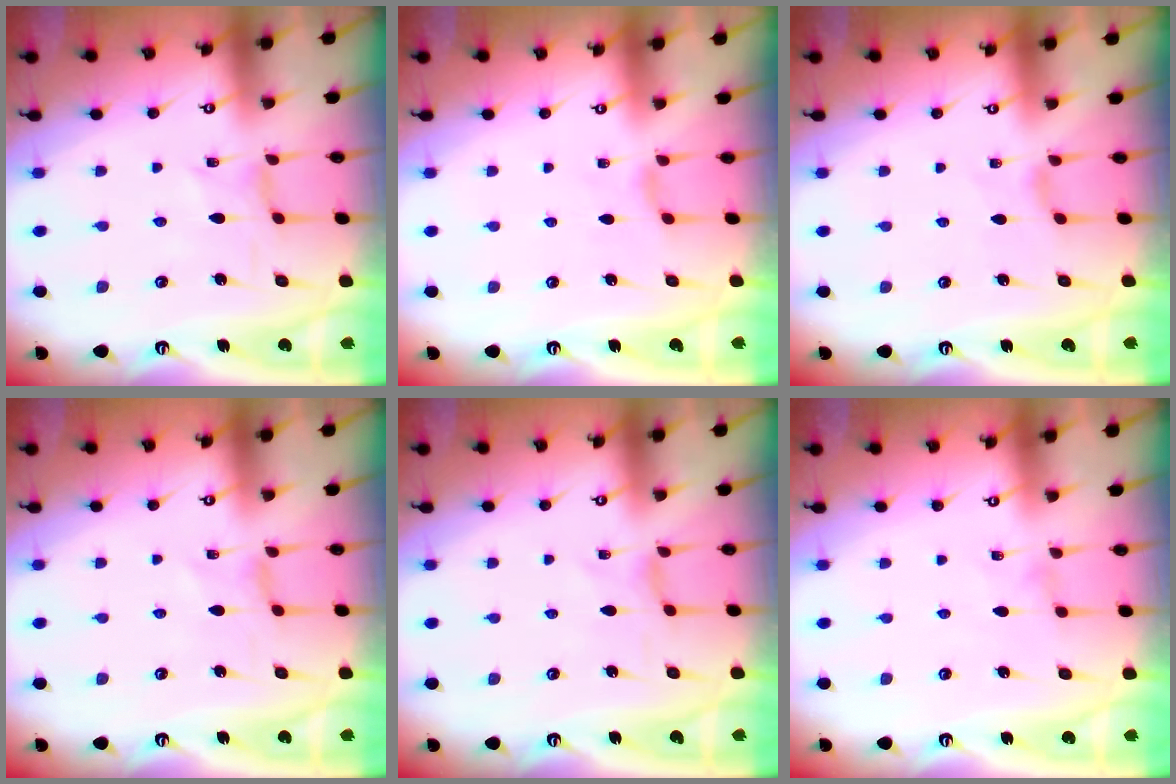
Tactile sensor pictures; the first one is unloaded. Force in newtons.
{"total": 2.2, "press": 2.2, "slide": 0.5}
{"total": 2.1, "press": 2.0, "slide": 0.5}
{"total": 0.0}
{"total": 0.0}
{"total": 0.0}